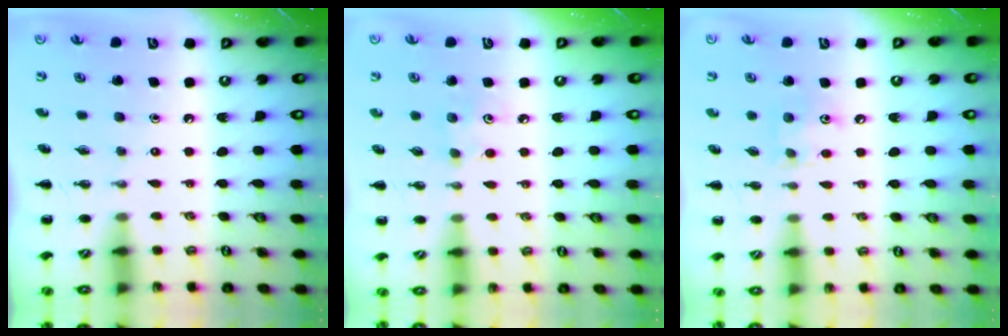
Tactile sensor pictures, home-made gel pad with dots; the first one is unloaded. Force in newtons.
{"total": 4.0, "press": 3.9, "slide": 1.1}
{"total": 6.6, "press": 6.6, "slide": 1.1}